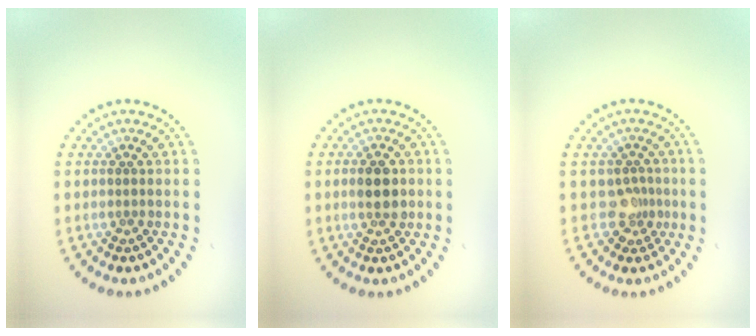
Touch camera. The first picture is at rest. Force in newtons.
{"total": 2.9, "press": 2.9, "slide": 0.1}
{"total": 2.0, "press": 1.5, "slide": 1.4}